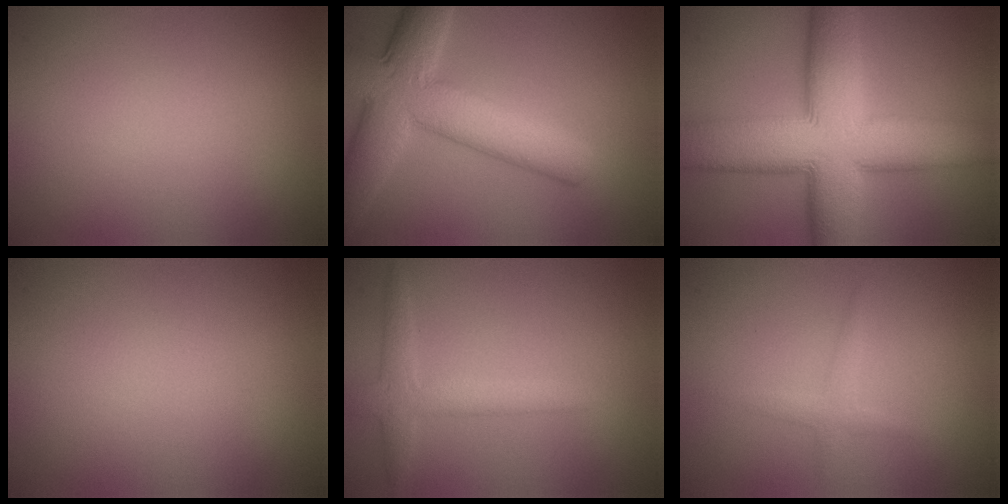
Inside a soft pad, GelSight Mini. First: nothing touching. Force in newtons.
{"total": 8.9, "press": 8.9, "slide": 0.0}
{"total": 13.4, "press": 13.4, "slide": 0.8}
{"total": 0.0}
{"total": 2.8, "press": 2.8, "slide": 0.1}
{"total": 1.3, "press": 1.3, "slide": 0.0}